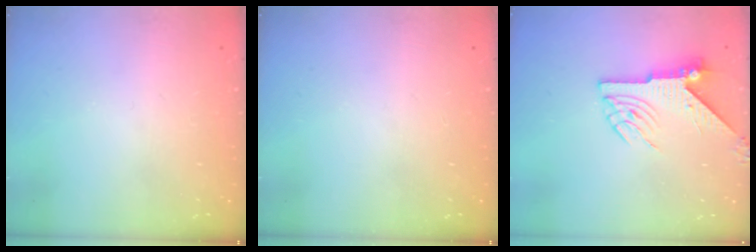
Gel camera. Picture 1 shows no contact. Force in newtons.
{"total": 0.0}
{"total": 6.8, "press": 6.8, "slide": 0.5}